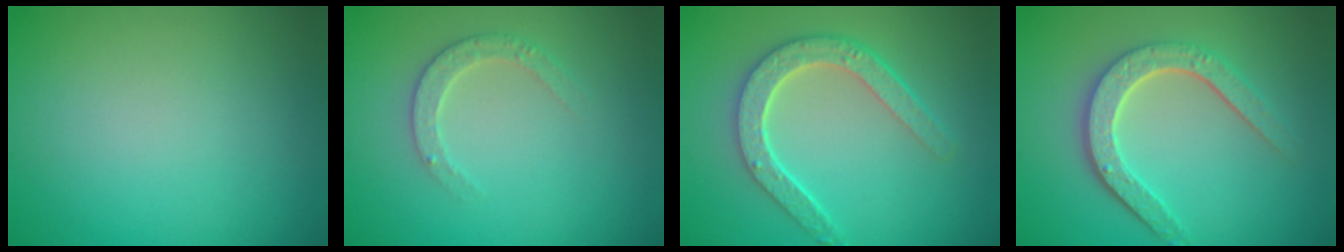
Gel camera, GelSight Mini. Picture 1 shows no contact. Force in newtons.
{"total": 2.1, "press": 2.1, "slide": 0.3}
{"total": 4.7, "press": 3.8, "slide": 2.9}
{"total": 4.6, "press": 3.6, "slide": 3.0}